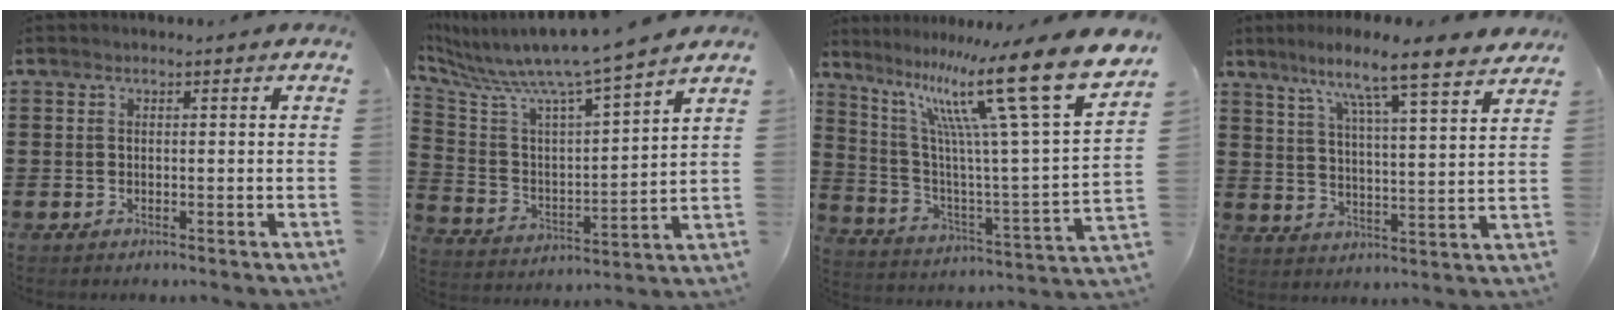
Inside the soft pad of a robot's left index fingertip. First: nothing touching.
{"total": 8.0, "force": [7.1, -0.4, 3.8], "torque": [-0.109, -0.066, 0.110]}
{"total": 18.7, "force": [11.7, 1.9, 14.5], "torque": [-0.263, -0.081, 0.175]}
{"total": 8.1, "force": [6.8, -0.7, 4.4], "torque": [-0.104, -0.048, 0.105]}